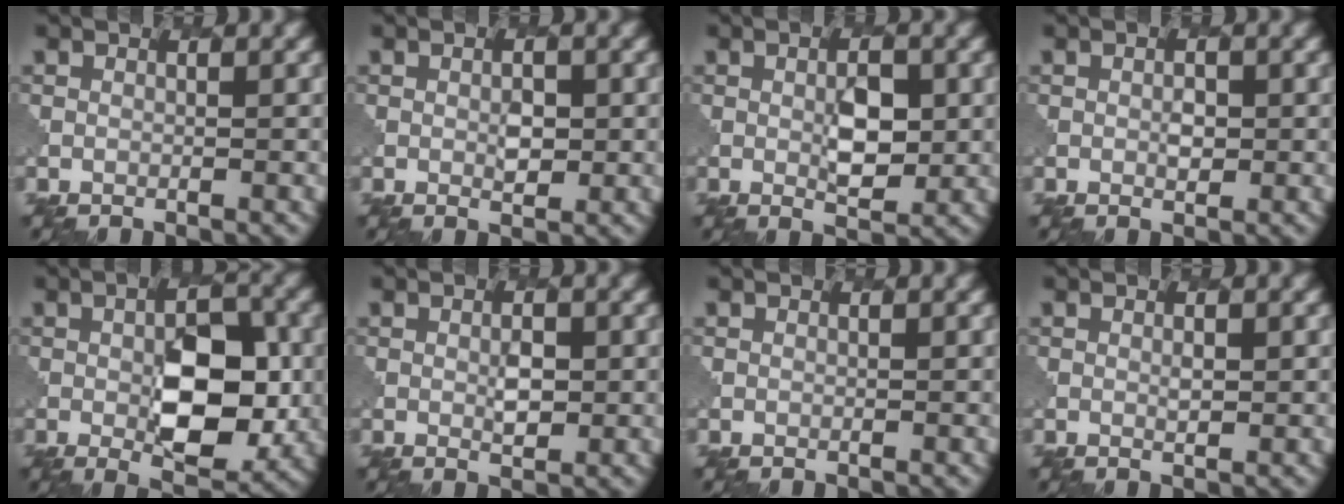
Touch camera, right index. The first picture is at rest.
{"total": 1.4, "force": [0.2, 0.8, 1.1], "torque": [-0.015, -0.003, 0.006]}
{"total": 3.0, "force": [0.3, 1.3, 2.7], "torque": [-0.043, -0.006, 0.009]}
{"total": 1.0, "force": [0.1, 0.6, 0.8], "torque": [-0.008, -0.002, 0.003]}
{"total": 7.6, "force": [-0.7, 3.4, 6.7], "torque": [-0.095, 0.000, -0.009]}
{"total": 1.5, "force": [0.3, 0.7, 1.3], "torque": [-0.020, -0.003, 0.007]}
{"total": 0.0}
{"total": 0.7, "force": [0.4, 0.2, 0.6], "torque": [-0.009, -0.003, 0.008]}